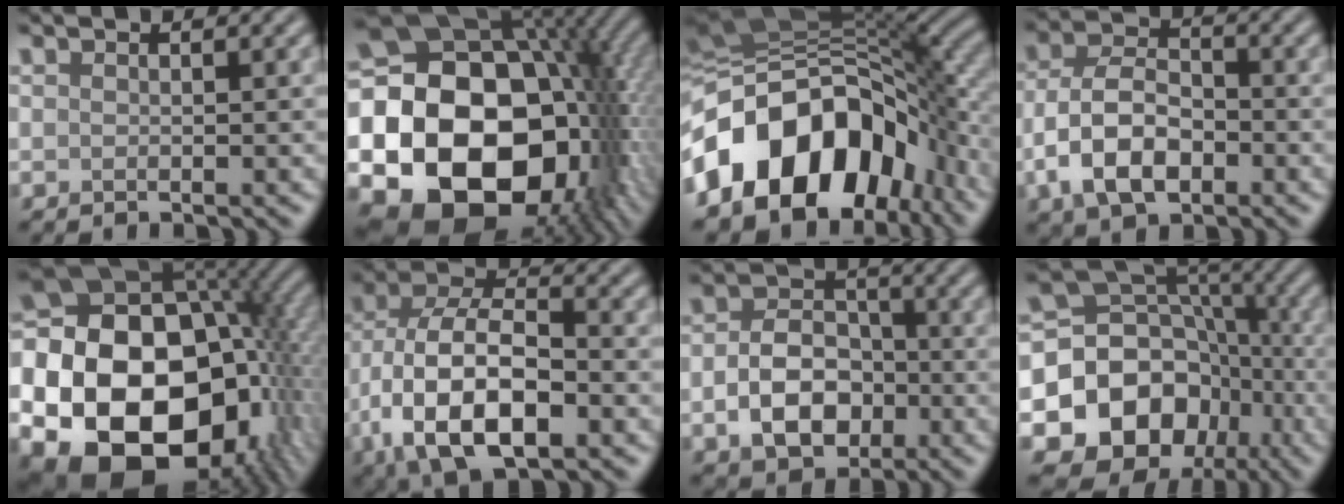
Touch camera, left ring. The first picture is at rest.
{"total": 22.2, "force": [-3.8, 17.0, 13.8], "torque": [-0.227, -0.039, -0.076]}
{"total": 15.5, "force": [-4.5, 10.4, 10.5], "torque": [-0.167, 0.012, -0.096]}
{"total": 6.5, "force": [-2.4, 3.9, 4.6], "torque": [-0.093, 0.002, -0.052]}
{"total": 24.6, "force": [-5.5, 18.9, 14.8], "torque": [-0.276, -0.023, -0.125]}
{"total": 11.8, "force": [-4.1, 6.1, 9.2], "torque": [-0.177, -0.005, -0.077]}
{"total": 5.7, "force": [-1.6, 4.1, 3.7], "torque": [-0.065, -0.001, -0.028]}
{"total": 13.4, "force": [-4.4, 11.3, 5.9], "torque": [-0.099, 0.000, -0.087]}